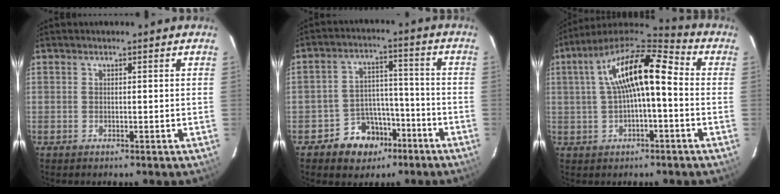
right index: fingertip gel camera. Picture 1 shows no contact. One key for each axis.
{"total": 9.0, "fx": -5.4, "fy": 6.7, "fz": 2.7, "tx": -0.059, "ty": 0.033, "tz": -0.070}
{"total": 14.1, "fx": 1.0, "fy": 4.7, "fz": 13.2, "tx": -0.239, "ty": 0.032, "tz": 0.013}